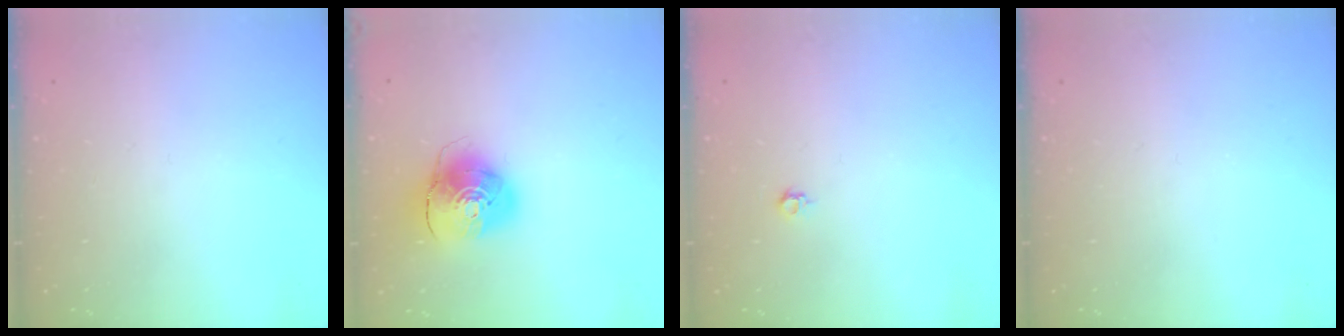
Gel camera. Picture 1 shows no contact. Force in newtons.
{"total": 9.9, "press": 9.8, "slide": 1.4}
{"total": 4.0, "press": 4.0, "slide": 0.6}
{"total": 0.0}